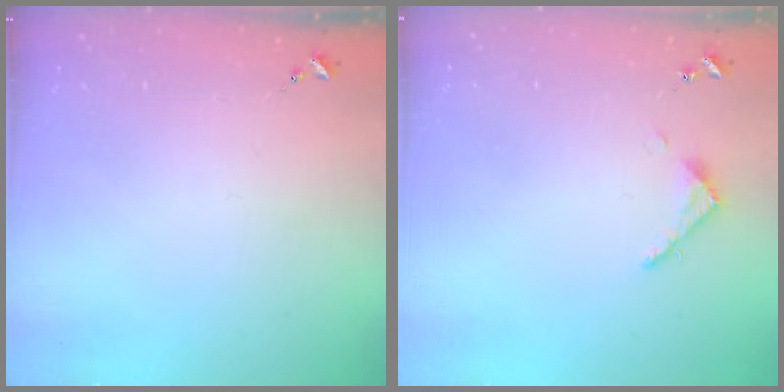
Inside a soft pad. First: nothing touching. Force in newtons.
{"total": 3.5, "press": 3.5, "slide": 0.3}